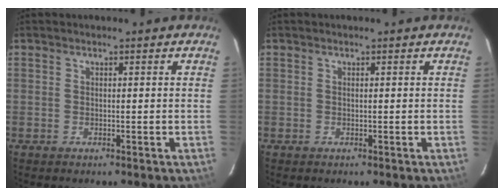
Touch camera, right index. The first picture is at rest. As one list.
[{"total": 0.0}]